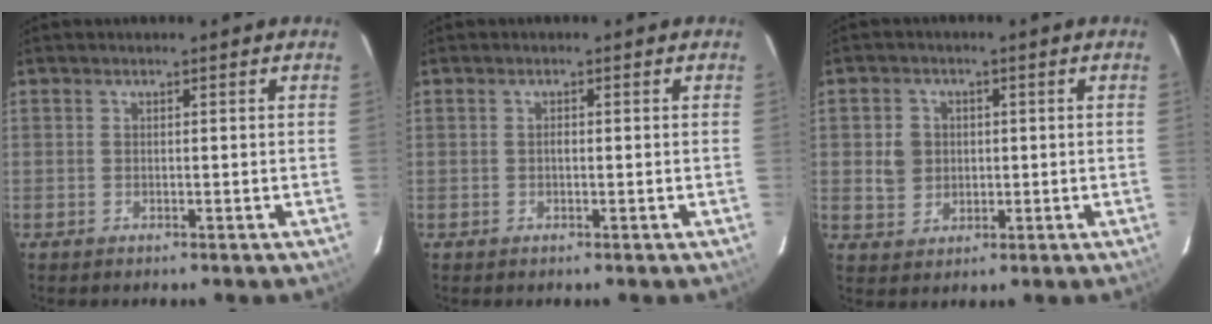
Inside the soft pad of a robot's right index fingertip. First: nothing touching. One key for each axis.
{"total": 0.6, "fx": -0.1, "fy": 0.3, "fz": 0.5, "tx": -0.008, "ty": 0.004, "tz": -0.002}
{"total": 5.3, "fx": 0.4, "fy": 4.9, "fz": 2.0, "tx": -0.037, "ty": 0.014, "tz": 0.014}